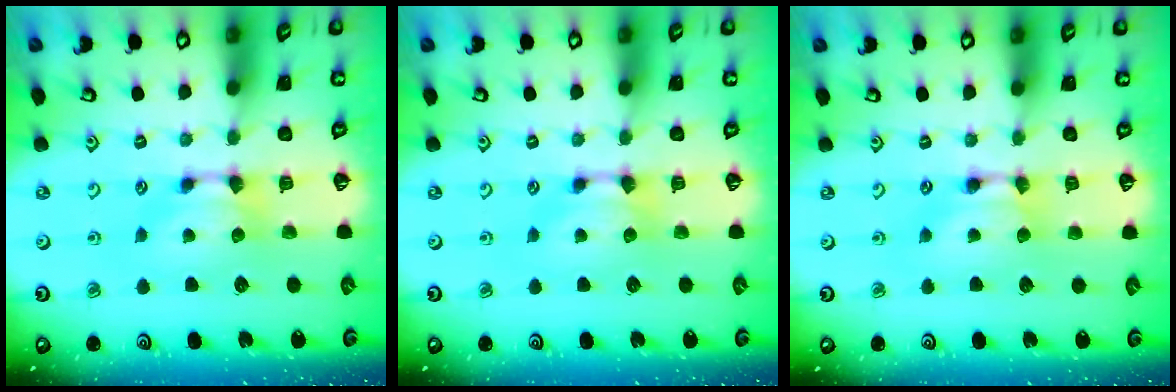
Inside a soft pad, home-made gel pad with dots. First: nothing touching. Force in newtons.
{"total": 0.0}
{"total": 1.6, "press": 1.6, "slide": 0.2}